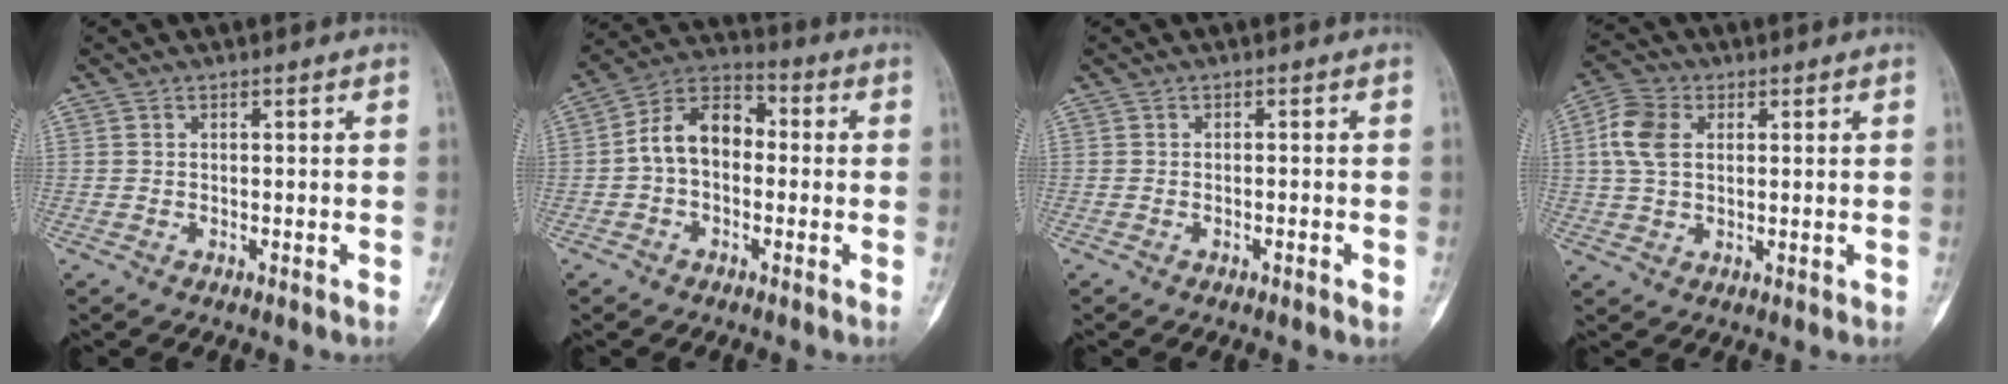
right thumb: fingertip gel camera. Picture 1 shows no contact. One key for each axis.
{"total": 10.3, "fx": -0.4, "fy": 6.7, "fz": 7.7, "tx": -0.118, "ty": 0.033, "tz": -0.025}
{"total": 1.0, "fx": -0.4, "fy": 0.0, "fz": 0.9, "tx": -0.020, "ty": -0.001, "tz": -0.007}
{"total": 7.3, "fx": 1.6, "fy": 4.9, "fz": 5.2, "tx": -0.111, "ty": 0.013, "tz": 0.028}